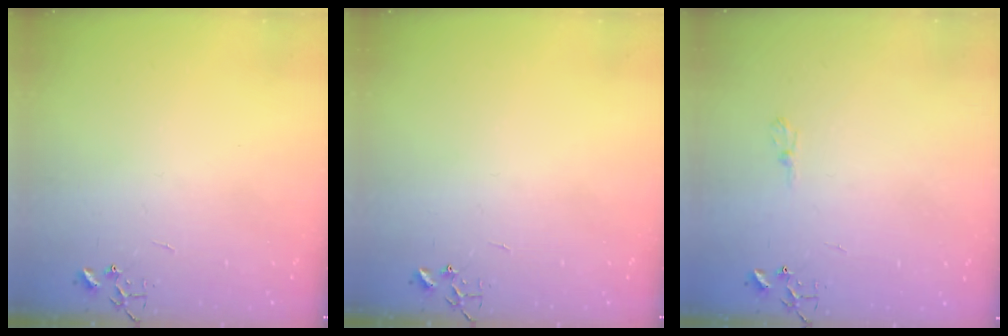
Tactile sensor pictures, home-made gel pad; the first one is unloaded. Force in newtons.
{"total": 0.0}
{"total": 4.8, "press": 4.8, "slide": 0.5}